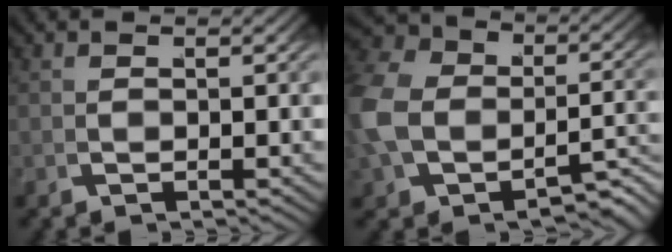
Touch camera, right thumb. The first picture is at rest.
{"total": 8.3, "force": [-1.5, 6.2, 5.2], "torque": [-0.132, -0.024, -0.009]}